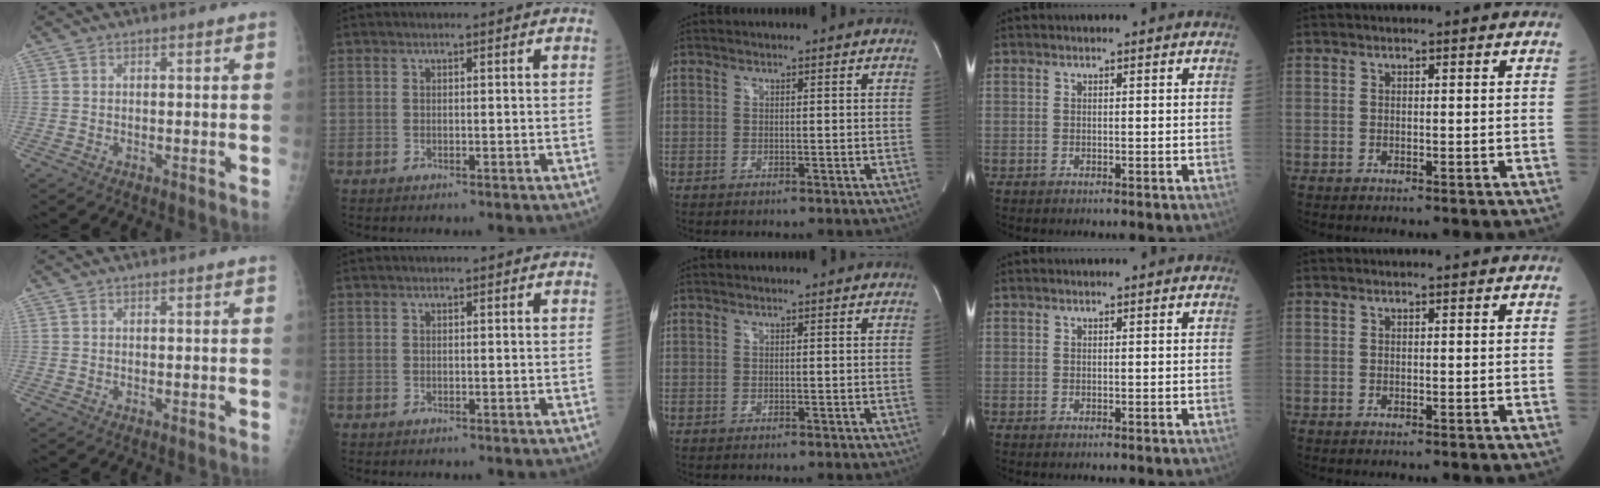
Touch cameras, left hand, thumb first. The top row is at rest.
{}